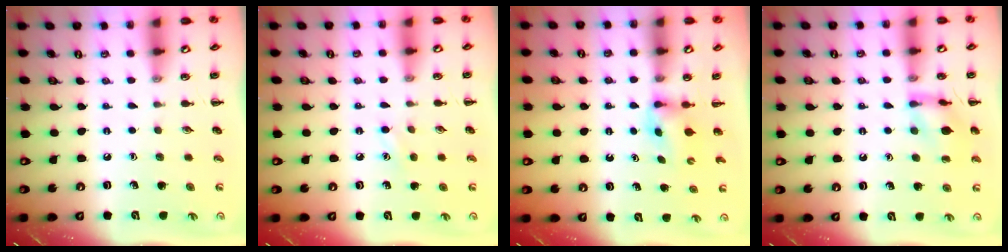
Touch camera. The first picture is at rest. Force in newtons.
{"total": 2.4, "press": 2.3, "slide": 0.8}
{"total": 3.3, "press": 3.0, "slide": 1.2}
{"total": 11.9, "press": 11.8, "slide": 0.6}